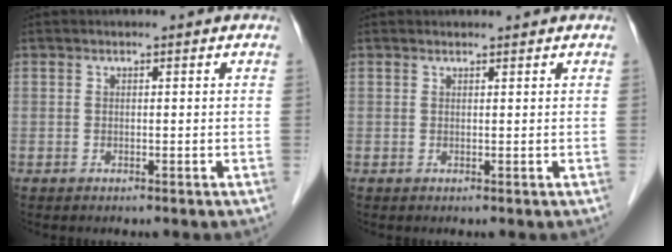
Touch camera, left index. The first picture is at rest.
{"total": 0.9, "force": [0.9, 0.1, 0.0], "torque": [-0.009, 0.008, 0.017]}